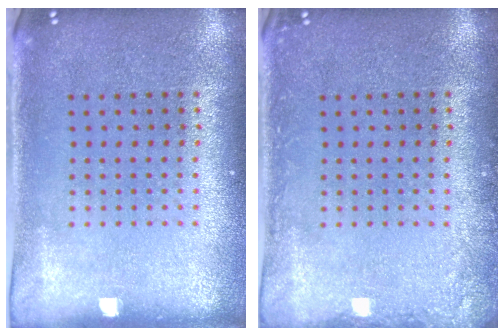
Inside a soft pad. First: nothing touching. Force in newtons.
{"total": 1.3, "press": 1.3, "slide": 0.1}